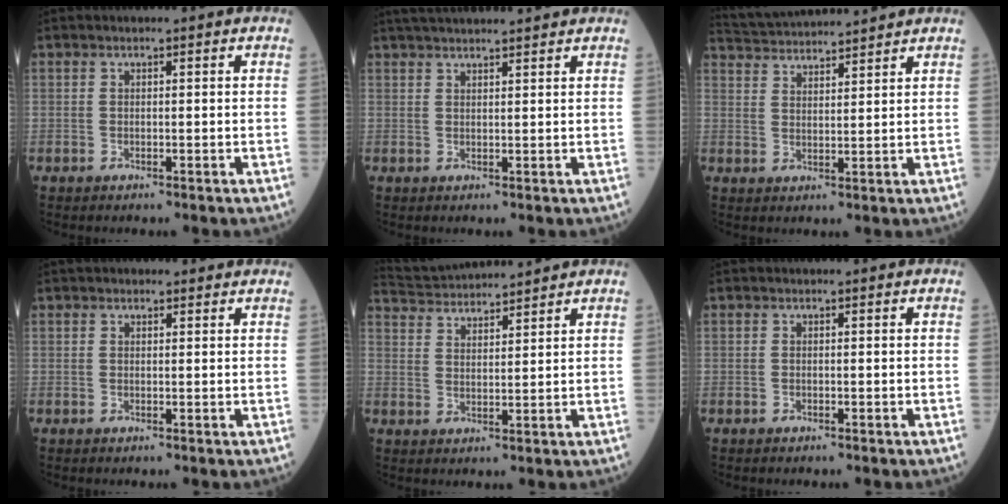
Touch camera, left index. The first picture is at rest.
{"total": 9.3, "force": [8.4, 0.3, 3.8], "torque": [-0.063, 0.035, 0.123]}
{"total": 10.2, "force": [9.9, -0.1, 2.5], "torque": [-0.059, 0.029, 0.162]}
{"total": 1.5, "force": [1.4, 0.7, 0.2], "torque": [-0.006, 0.012, 0.017]}
{"total": 9.2, "force": [9.0, -0.1, 1.9], "torque": [-0.049, 0.027, 0.155]}
{"total": 0.0}